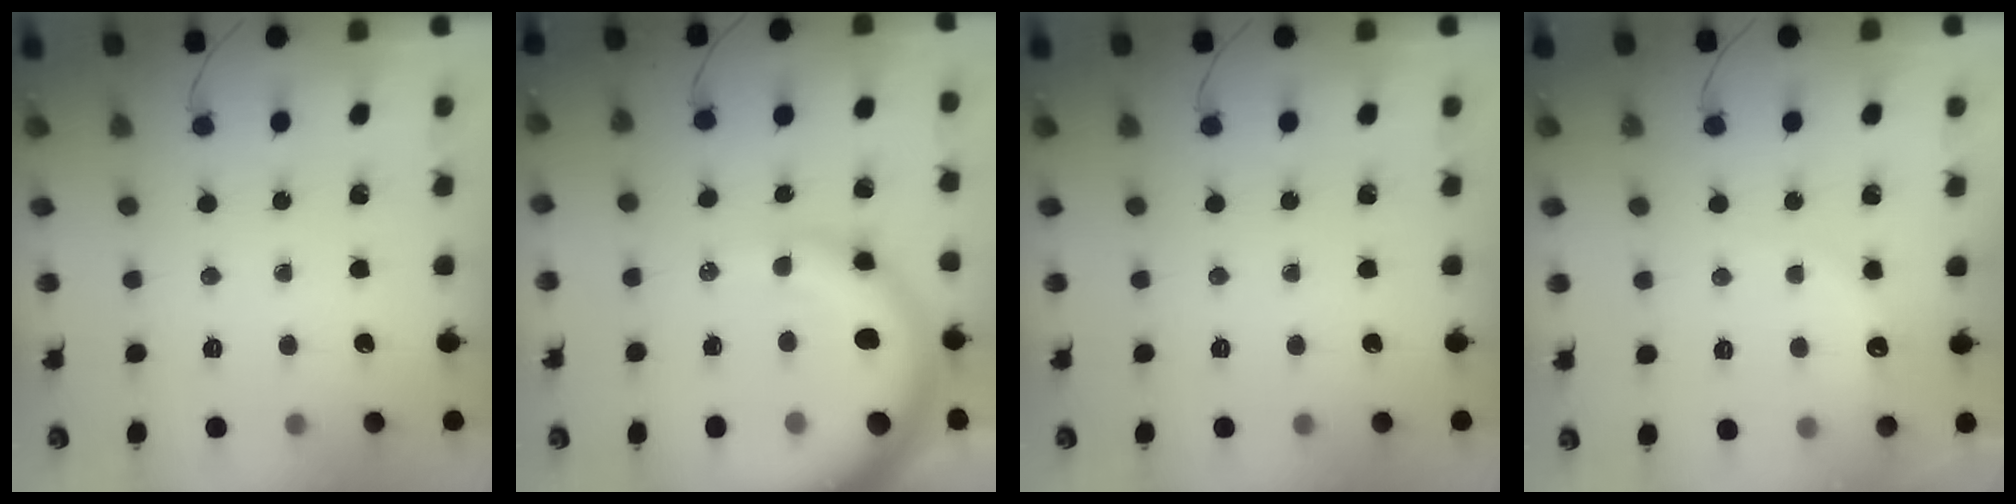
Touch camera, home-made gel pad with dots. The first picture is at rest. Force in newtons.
{"total": 14.7, "press": 14.2, "slide": 3.8}
{"total": 0.0}
{"total": 7.9, "press": 7.8, "slide": 1.4}